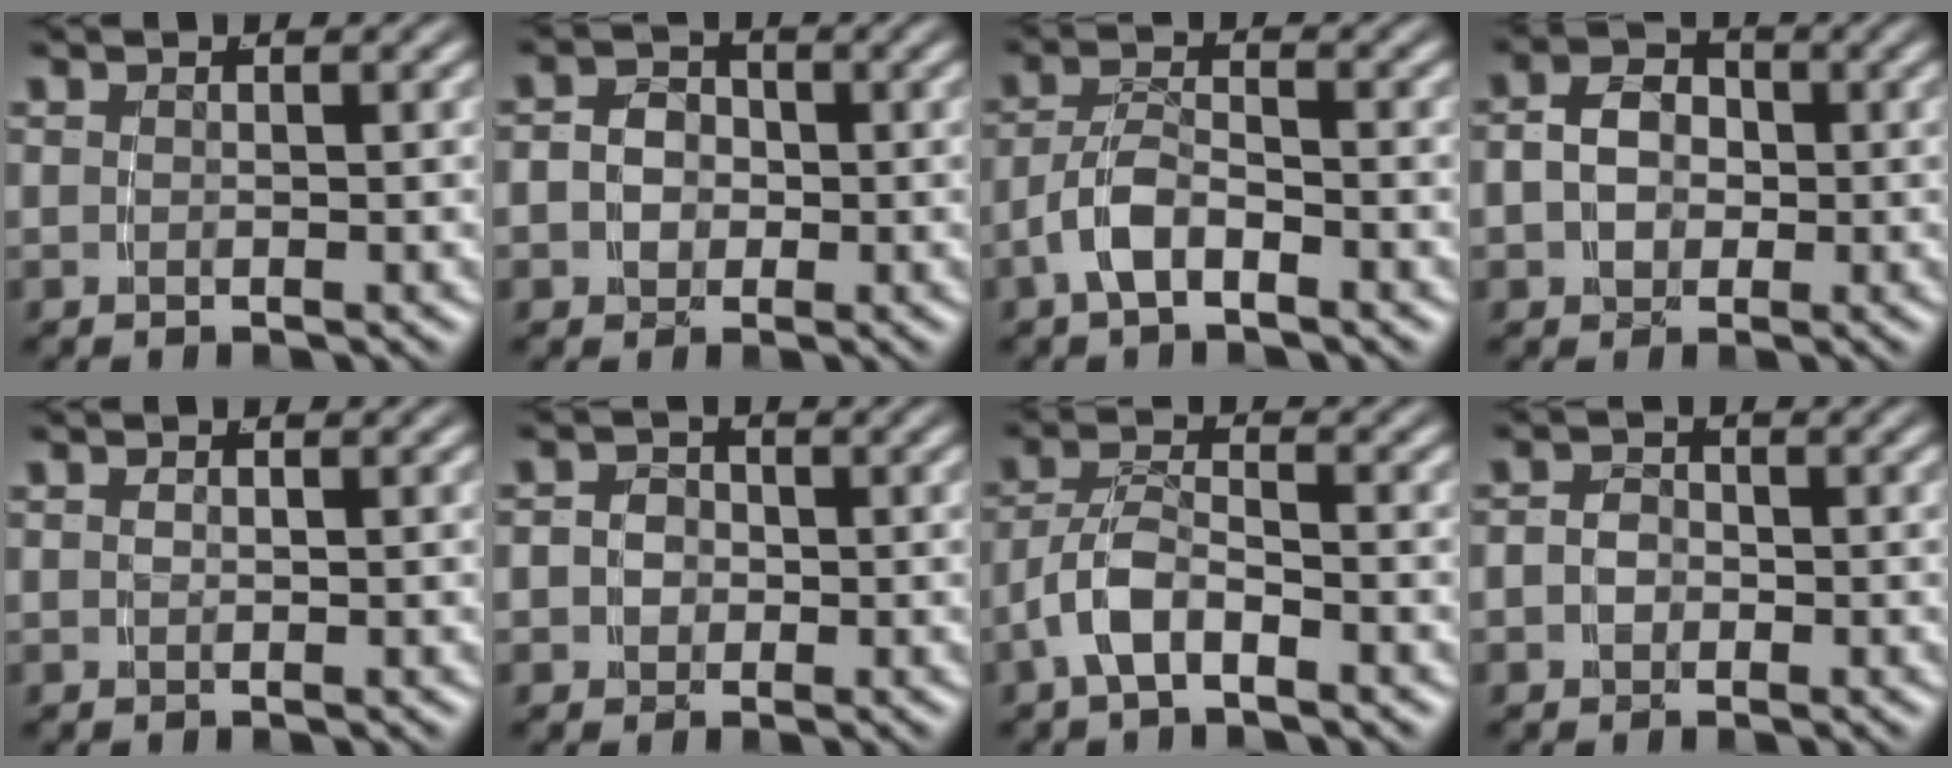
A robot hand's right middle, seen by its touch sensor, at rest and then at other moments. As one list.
[{"total": 4.9, "force": [-0.6, 4.4, 2.1], "torque": [-0.056, -0.022, -0.007]}, {"total": 3.3, "force": [-2.0, 1.4, 2.2], "torque": [-0.042, -0.006, -0.033]}, {"total": 5.4, "force": [-0.3, 4.6, 2.9], "torque": [-0.068, -0.018, -0.002]}, {"total": 0.0}, {"total": 3.8, "force": [-0.5, 3.5, 1.3], "torque": [-0.038, -0.017, -0.008]}, {"total": 3.5, "force": [-1.9, 1.8, 2.3], "torque": [-0.048, -0.009, -0.032]}, {"total": 2.5, "force": [-0.8, 2.2, 1.0], "torque": [-0.034, -0.016, -0.010]}]